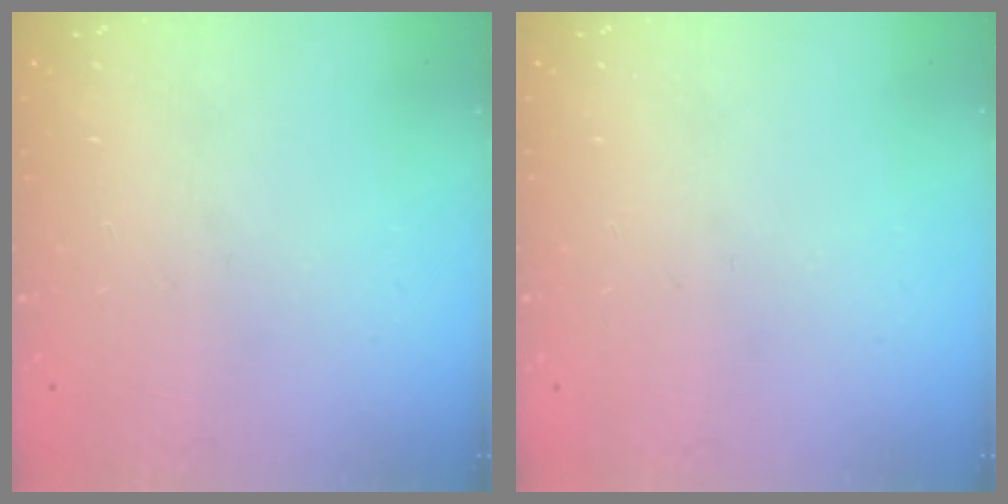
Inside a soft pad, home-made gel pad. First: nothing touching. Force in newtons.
{"total": 0.0}